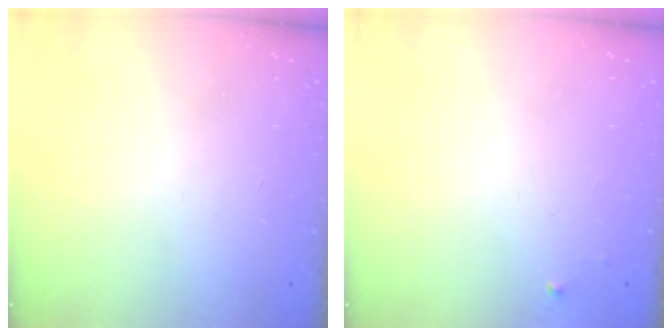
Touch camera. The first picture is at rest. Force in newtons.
{"total": 2.5, "press": 2.5, "slide": 0.4}